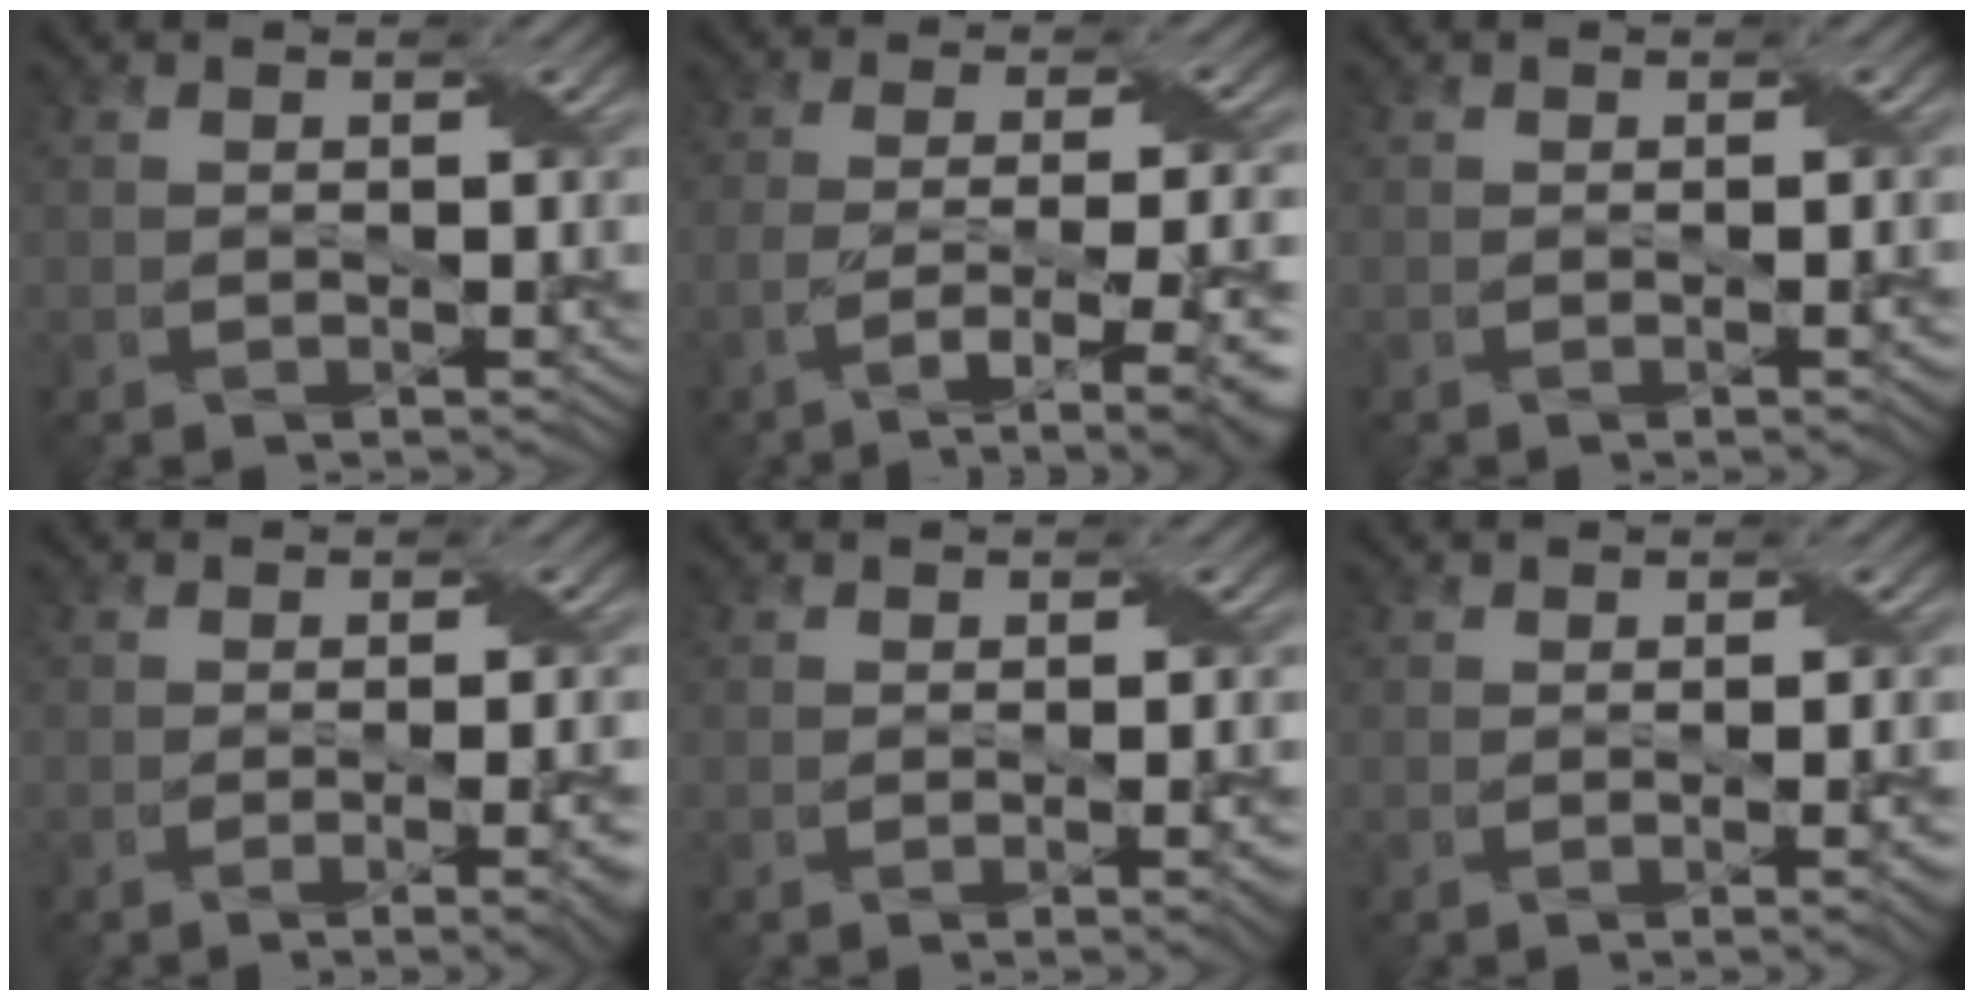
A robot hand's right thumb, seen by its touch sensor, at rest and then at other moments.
{"total": 10.1, "force": [-4.0, 3.0, 8.8], "torque": [-0.153, -0.007, -0.057]}
{"total": 1.9, "force": [-0.3, 0.6, 1.8], "torque": [-0.018, 0.003, -0.008]}
{"total": 5.5, "force": [-2.3, 1.4, 4.8], "torque": [-0.055, -0.002, -0.029]}
{"total": 3.1, "force": [-0.8, 0.9, 2.8], "torque": [-0.030, -0.001, -0.011]}
{"total": 3.1, "force": [-0.7, 0.9, 2.9], "torque": [-0.030, -0.001, -0.009]}